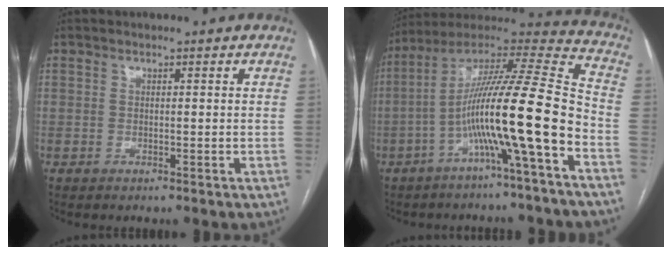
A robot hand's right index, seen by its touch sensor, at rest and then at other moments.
{"total": 18.0, "force": [-6.2, -0.4, 16.9], "torque": [-0.291, 0.014, -0.115]}